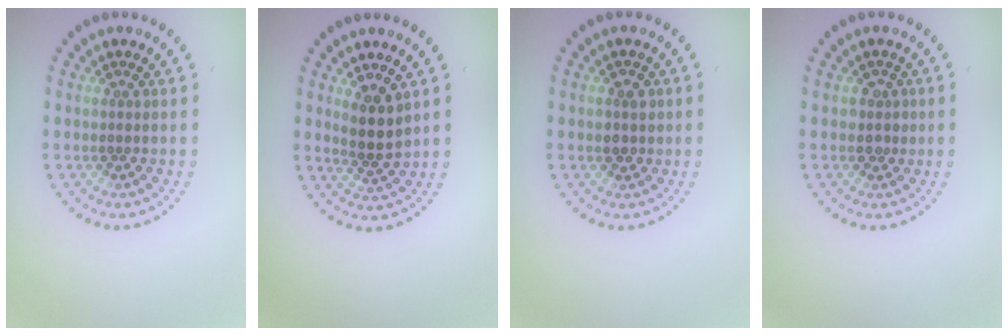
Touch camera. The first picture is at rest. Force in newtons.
{"total": 2.7, "press": 2.3, "slide": 1.4}
{"total": 1.5, "press": 1.5, "slide": 0.4}
{"total": 1.3, "press": 1.1, "slide": 0.7}